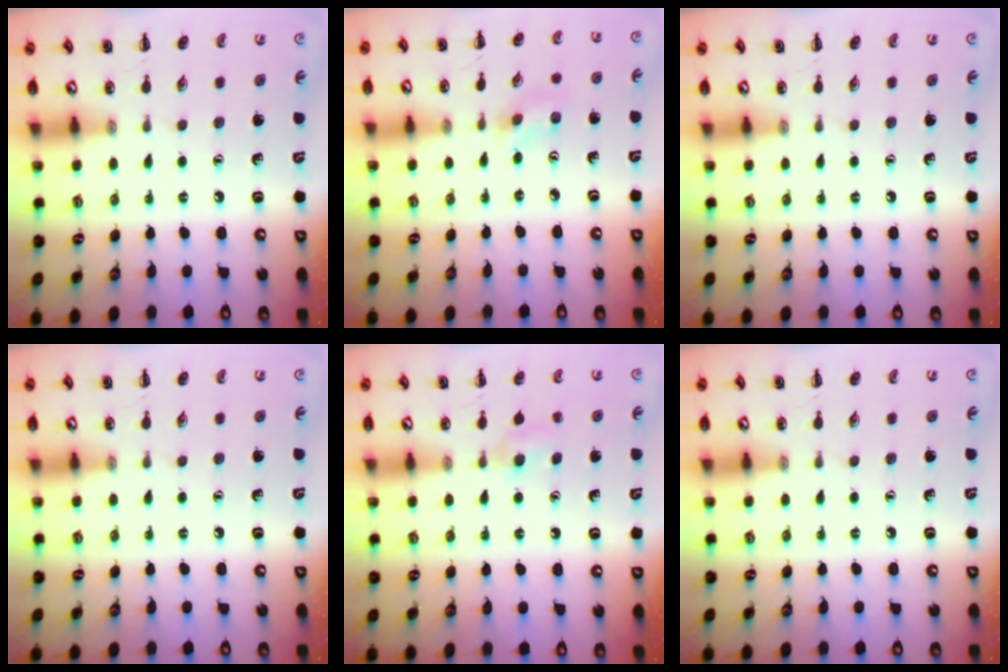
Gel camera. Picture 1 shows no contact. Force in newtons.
{"total": 1.4, "press": 1.3, "slide": 0.4}
{"total": 0.0}
{"total": 0.0}
{"total": 4.0, "press": 3.7, "slide": 1.6}
{"total": 0.0}